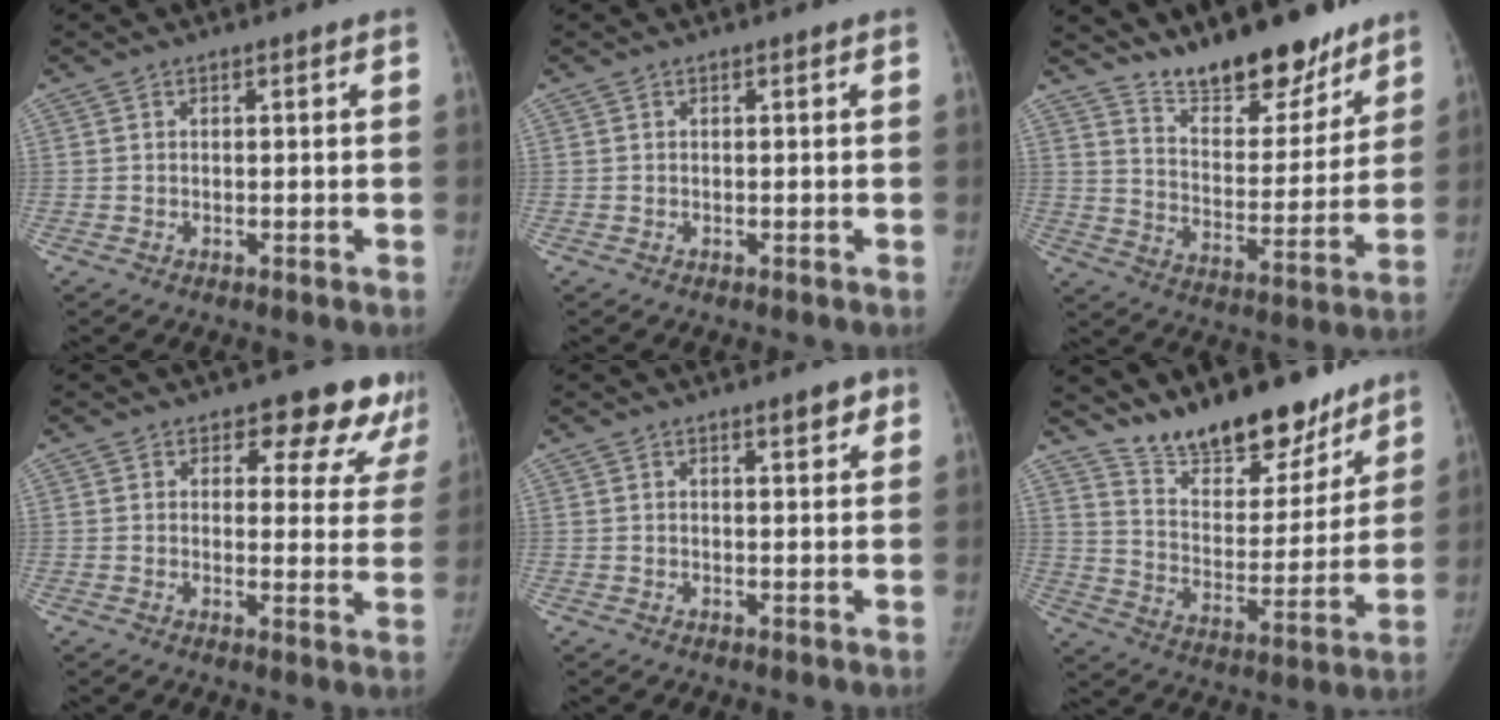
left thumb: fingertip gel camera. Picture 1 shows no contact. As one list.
[{"total": 0.0}, {"total": 16.7, "force": [13.6, 6.1, 7.6], "torque": [-0.060, -0.098, 0.222]}, {"total": 11.7, "force": [9.3, 5.6, 4.3], "torque": [0.013, -0.053, 0.087]}, {"total": 3.1, "force": [2.0, 1.0, 2.2], "torque": [-0.019, -0.009, 0.025]}, {"total": 19.3, "force": [15.8, 7.7, 8.0], "torque": [-0.071, -0.103, 0.259]}]